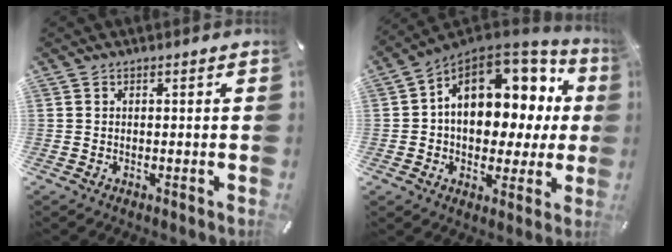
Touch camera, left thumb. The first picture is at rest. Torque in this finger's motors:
{"motor_torque": [1.87, 3.13, 1.39, 0.67, 0.66]}